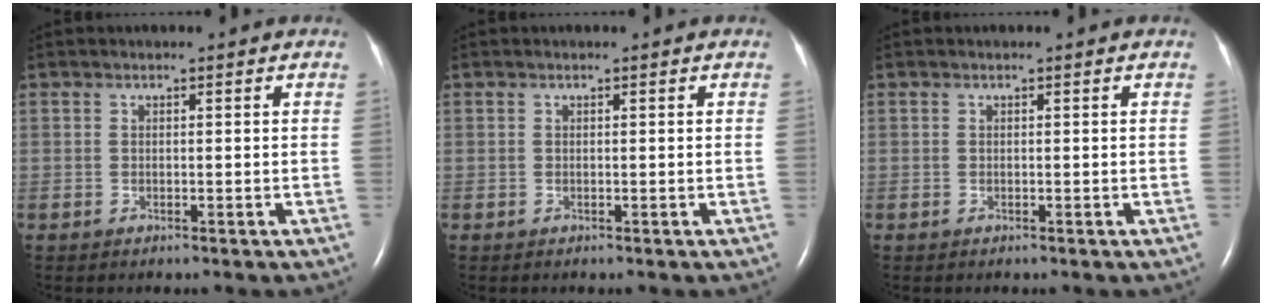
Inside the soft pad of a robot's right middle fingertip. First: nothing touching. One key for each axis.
{"total": 0.0}
{"total": 0.0}